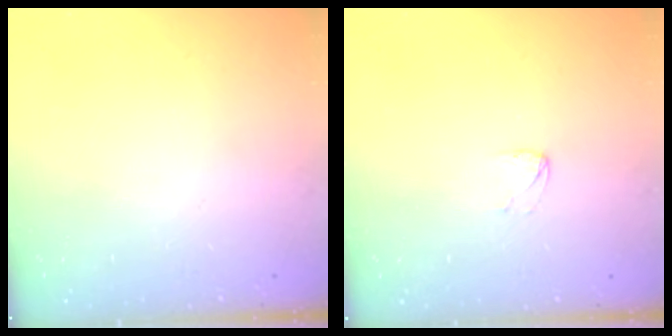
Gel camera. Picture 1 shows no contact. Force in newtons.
{"total": 2.2, "press": 2.2, "slide": 0.1}